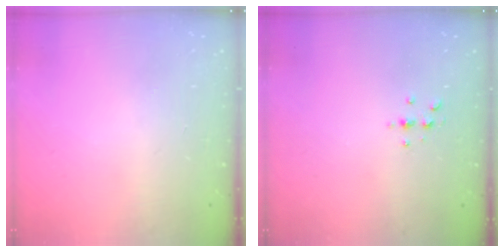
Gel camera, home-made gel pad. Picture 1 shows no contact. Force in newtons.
{"total": 3.0, "press": 3.0, "slide": 0.4}